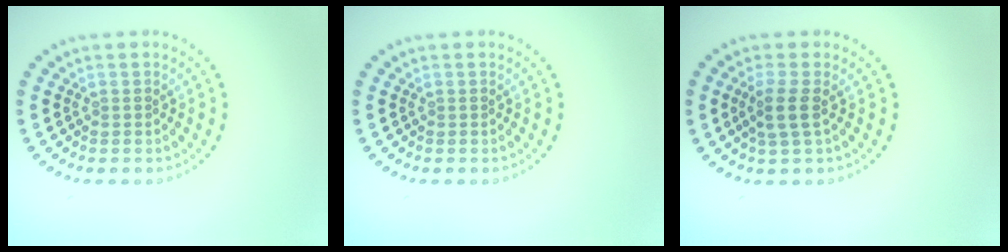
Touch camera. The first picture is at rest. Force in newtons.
{"total": 0.0}
{"total": 2.3, "press": 2.0, "slide": 1.1}